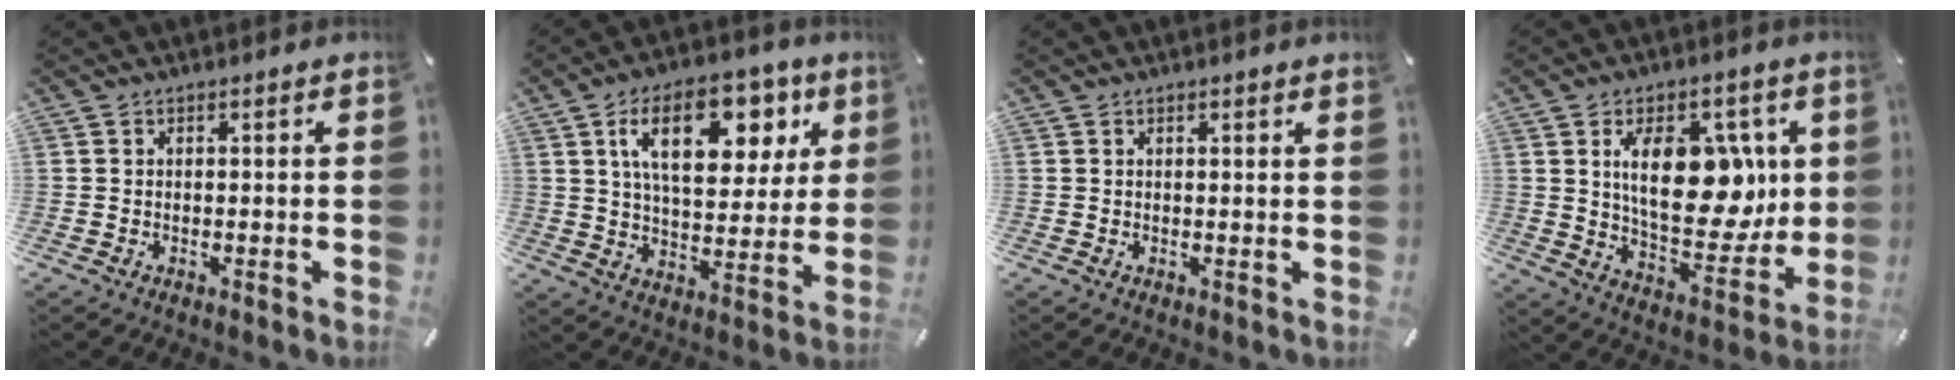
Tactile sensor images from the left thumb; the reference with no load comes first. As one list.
[{"total": 17.6, "force": [7.7, 9.7, 12.5], "torque": [-0.183, -0.014, 0.126]}, {"total": 0.6, "force": [0.5, -0.1, 0.3], "torque": [-0.004, -0.004, 0.011]}, {"total": 18.8, "force": [5.0, 10.7, 14.6], "torque": [-0.224, -0.017, 0.085]}]